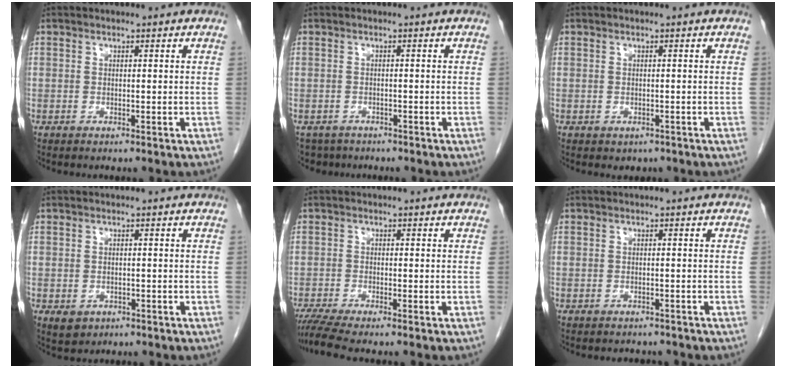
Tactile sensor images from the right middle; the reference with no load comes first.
{"total": 4.0, "force": [-3.2, 2.4, 0.1], "torque": [0.002, 0.000, -0.050]}
{"total": 1.2, "force": [-0.6, 0.9, 0.4], "torque": [-0.008, 0.001, -0.001]}
{"total": 2.4, "force": [-1.1, 1.9, 1.0], "torque": [-0.016, 0.000, -0.006]}
{"total": 4.1, "force": [-3.4, -0.6, 2.2], "torque": [-0.045, -0.013, -0.065]}
{"total": 3.1, "force": [-2.8, 1.3, 0.5], "torque": [-0.008, -0.001, -0.034]}